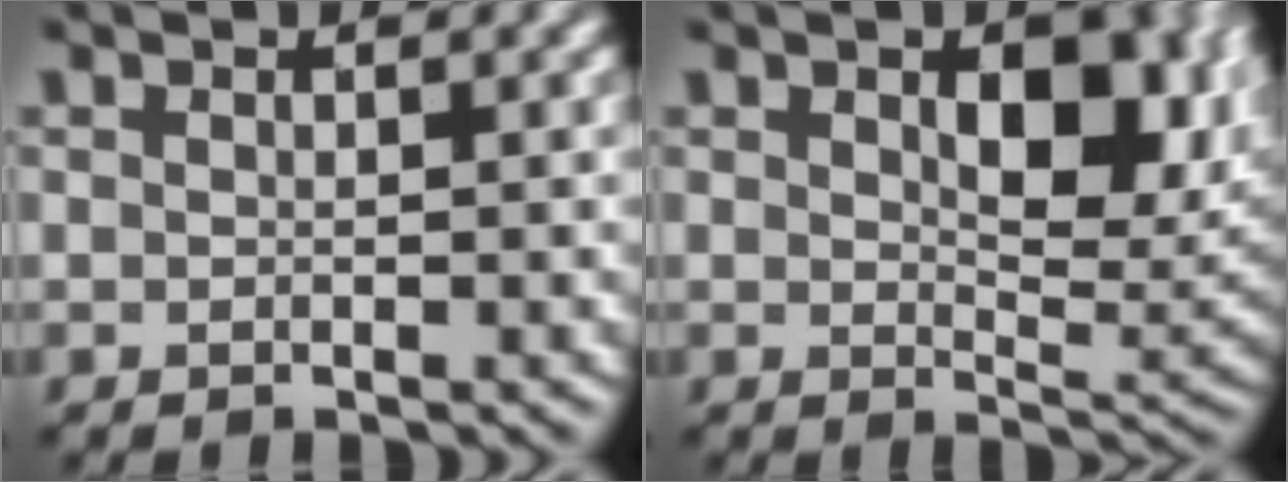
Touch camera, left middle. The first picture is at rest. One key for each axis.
{"total": 7.7, "fx": 1.9, "fy": 3.8, "fz": 6.4, "tx": -0.097, "ty": -0.007, "tz": 0.035}